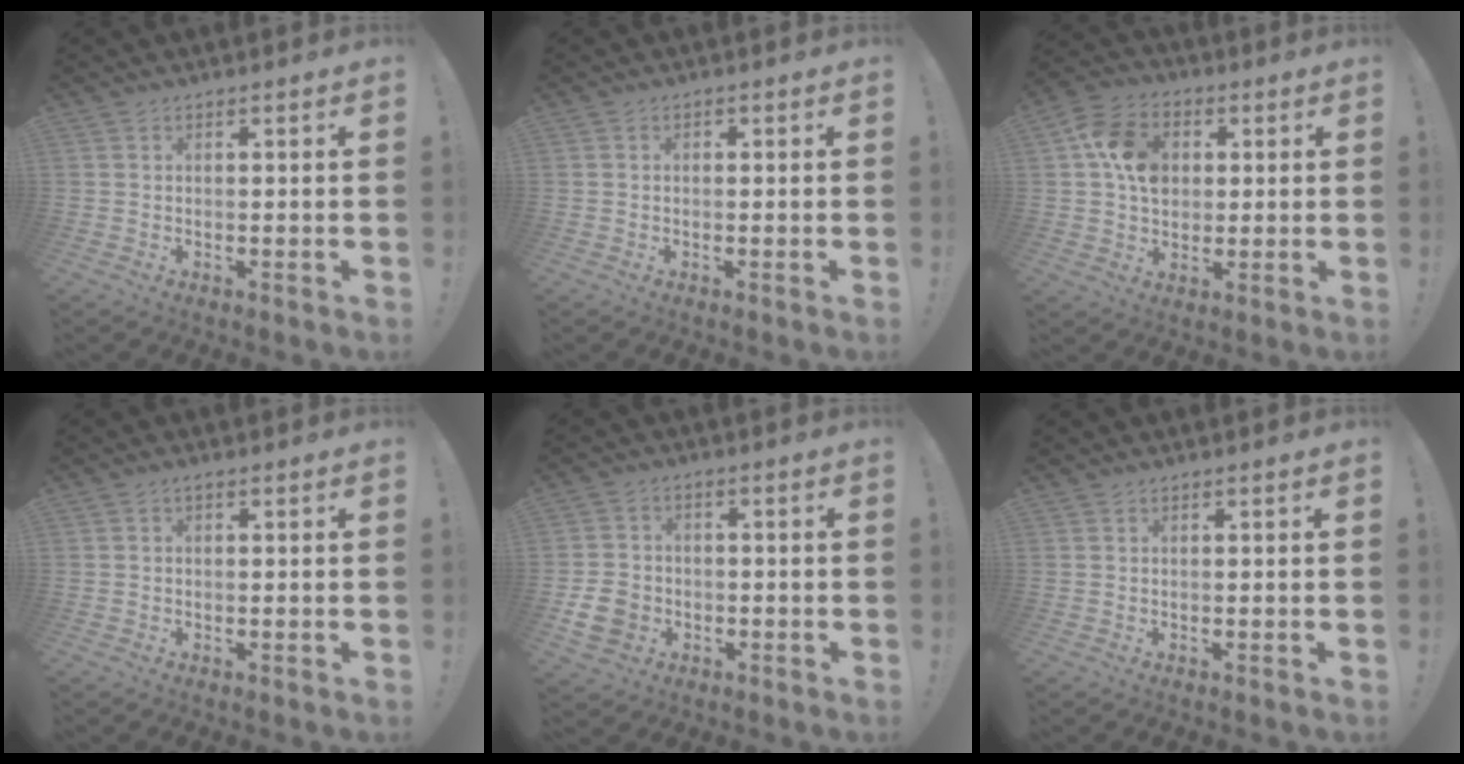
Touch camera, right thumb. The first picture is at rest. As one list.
[{"total": 0.6, "force": [-0.4, 0.4, 0.2], "torque": [-0.008, 0.003, -0.007]}, {"total": 12.7, "force": [2.8, 9.7, 7.7], "torque": [-0.131, 0.005, 0.056]}, {"total": 0.7, "force": [-0.1, 0.4, 0.6], "torque": [-0.017, 0.003, 0.000]}, {"total": 9.3, "force": [-2.7, 7.6, 4.6], "torque": [-0.080, 0.020, -0.046]}, {"total": 0.0}]